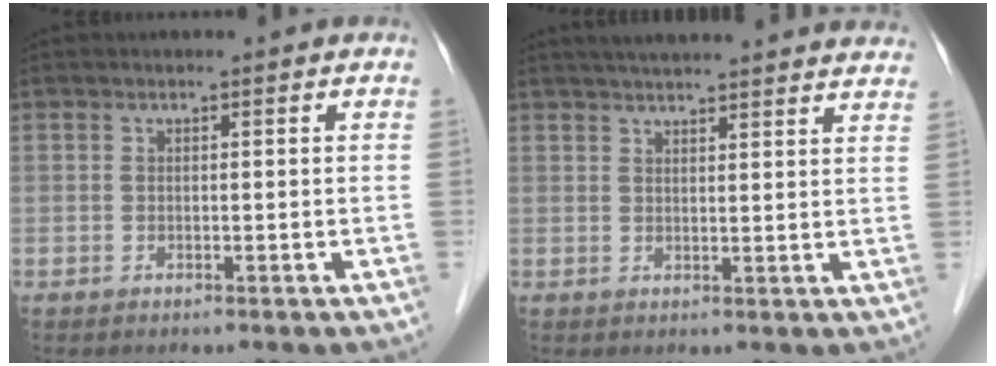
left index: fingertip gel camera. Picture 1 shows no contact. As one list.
[{"total": 19.4, "force": [17.8, 1.5, 7.6], "torque": [-0.109, 0.015, 0.219]}]